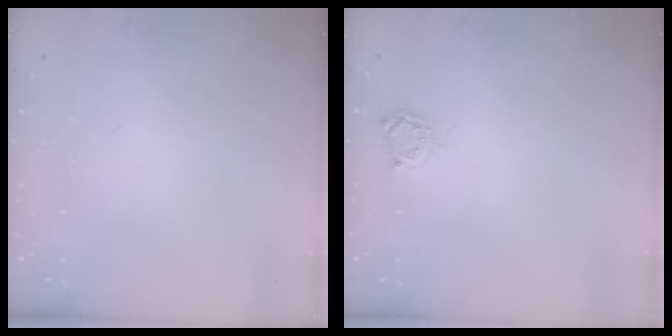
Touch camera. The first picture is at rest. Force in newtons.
{"total": 4.0, "press": 3.9, "slide": 0.3}